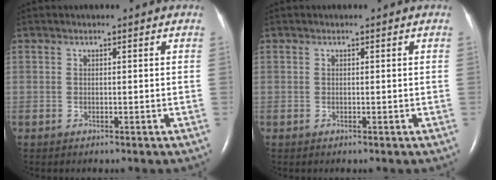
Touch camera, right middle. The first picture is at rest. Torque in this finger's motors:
{"motor_torque": [0.00, 0.00, -0.23, -0.12]}